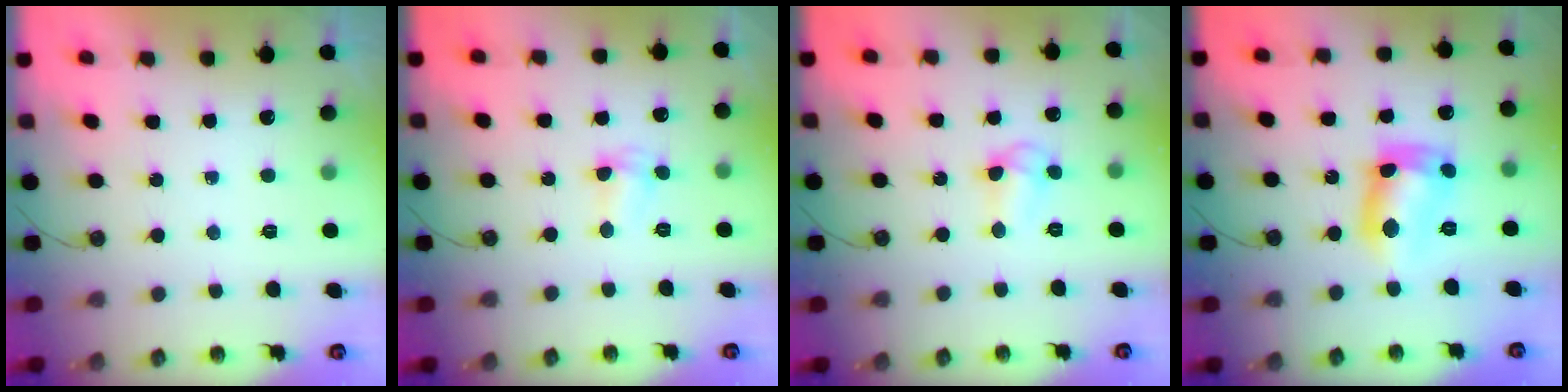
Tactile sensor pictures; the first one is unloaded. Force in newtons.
{"total": 2.2, "press": 2.2, "slide": 0.5}
{"total": 5.6, "press": 5.6, "slide": 0.4}
{"total": 13.4, "press": 13.4, "slide": 0.9}